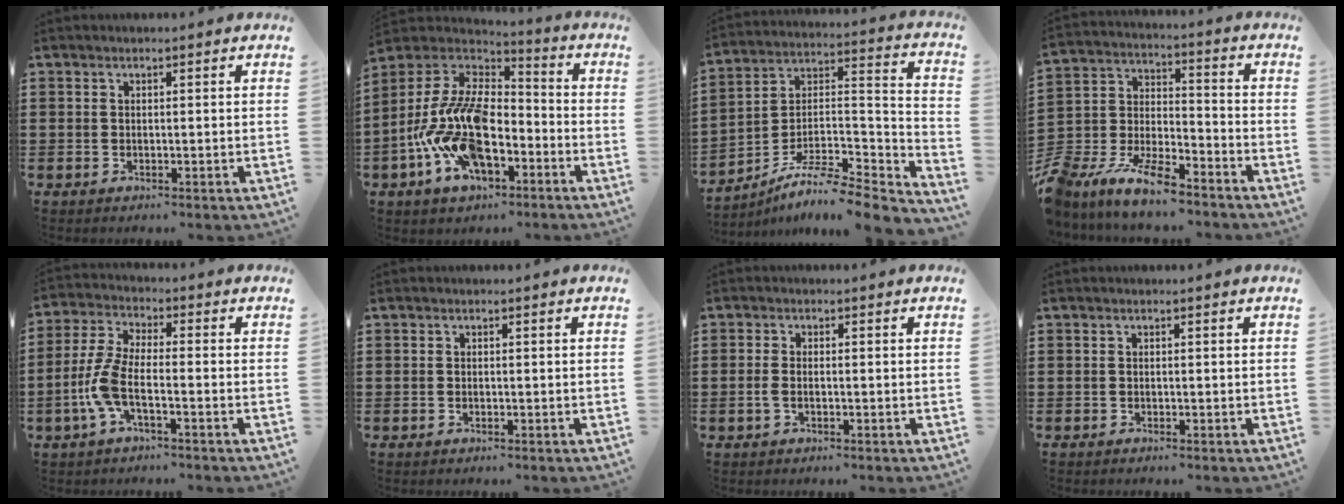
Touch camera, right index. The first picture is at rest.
{"total": 15.2, "force": [-5.6, 8.2, 11.5], "torque": [-0.271, 0.000, -0.114]}
{"total": 8.5, "force": [-7.1, 1.5, 4.5], "torque": [-0.075, 0.005, -0.140]}
{"total": 8.7, "force": [-7.9, 2.1, 3.1], "torque": [-0.081, 0.007, -0.160]}
{"total": 6.6, "force": [-2.6, 2.1, 5.7], "torque": [-0.154, -0.018, -0.057]}
{"total": 0.0}
{"total": 1.5, "force": [-0.5, 0.5, 1.3], "torque": [-0.033, -0.004, -0.011]}
{"total": 0.0}